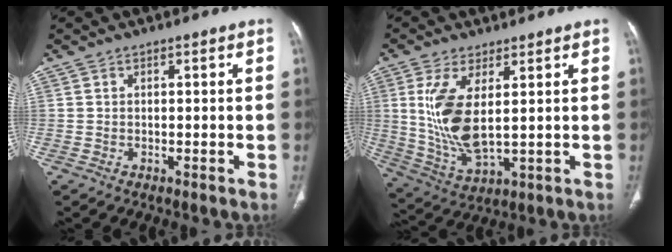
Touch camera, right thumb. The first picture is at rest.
{"total": 11.8, "force": [2.2, 4.6, 10.7], "torque": [-0.230, -0.021, 0.058]}